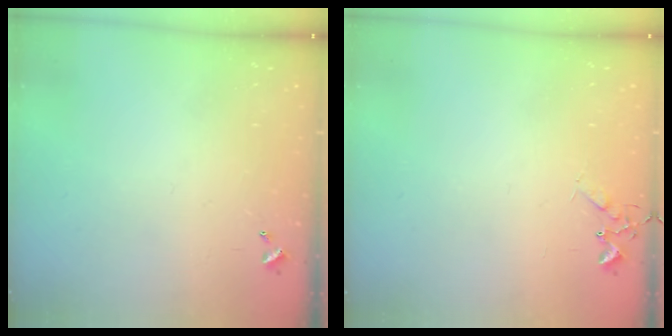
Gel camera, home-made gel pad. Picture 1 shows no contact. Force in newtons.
{"total": 6.1, "press": 6.0, "slide": 0.8}